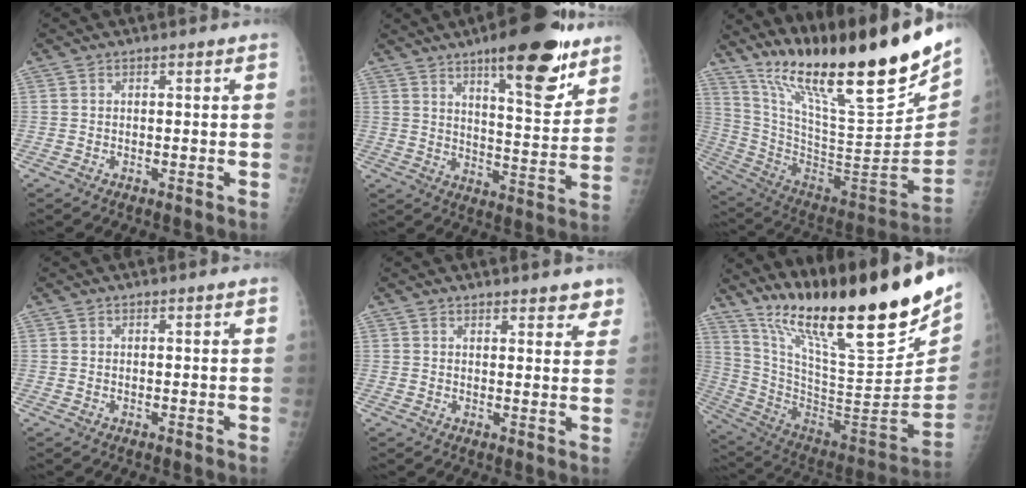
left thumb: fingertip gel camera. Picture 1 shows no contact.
{"total": 17.7, "force": [11.1, 5.2, 12.8], "torque": [-0.143, -0.066, 0.167]}
{"total": 30.8, "force": [21.3, 4.4, 21.9], "torque": [-0.336, -0.105, 0.367]}
{"total": 0.0}
{"total": 5.8, "force": [4.7, 2.0, 2.7], "torque": [0.000, -0.021, 0.053]}
{"total": 32.4, "force": [21.0, 6.1, 23.8], "torque": [-0.357, -0.086, 0.359]}